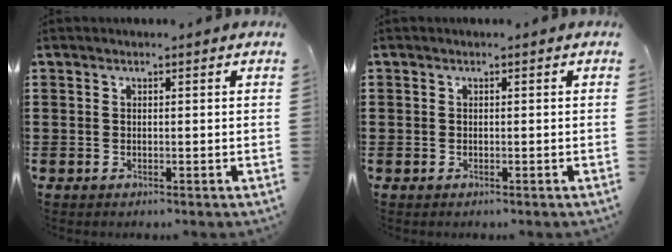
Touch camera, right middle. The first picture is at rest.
{"total": 0.6, "force": [-0.2, 0.6, 0.0], "torque": [-0.001, 0.004, -0.006]}